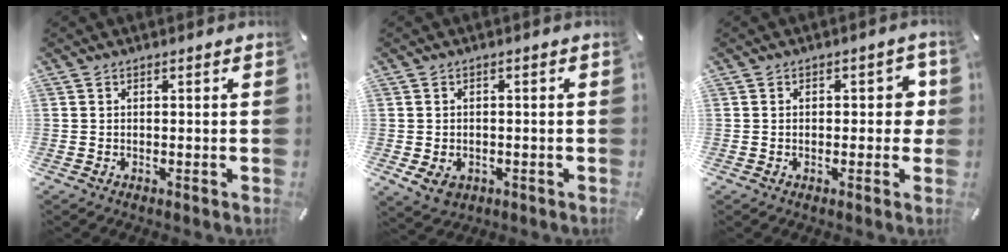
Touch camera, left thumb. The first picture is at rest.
{"total": 4.2, "force": [-1.6, 3.4, 2.0], "torque": [-0.034, 0.002, -0.030]}
{"total": 4.6, "force": [0.2, 2.7, 3.8], "torque": [-0.033, -0.002, -0.007]}